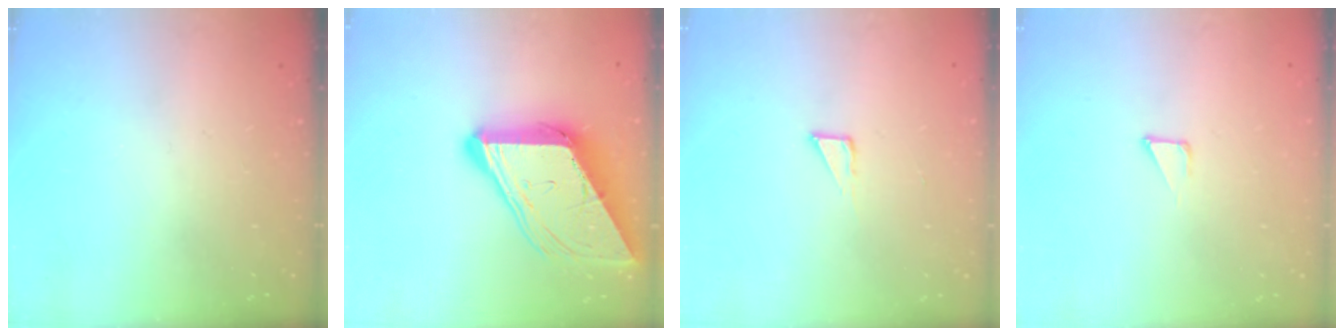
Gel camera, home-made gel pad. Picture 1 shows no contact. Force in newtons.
{"total": 18.6, "press": 18.5, "slide": 2.0}
{"total": 2.6, "press": 2.6, "slide": 0.1}
{"total": 2.9, "press": 2.9, "slide": 0.3}